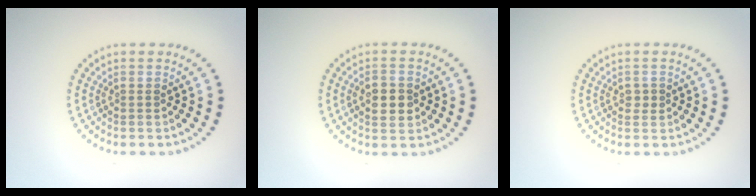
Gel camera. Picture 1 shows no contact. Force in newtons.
{"total": 2.9, "press": 2.9, "slide": 0.1}
{"total": 0.9, "press": 0.9, "slide": 0.1}